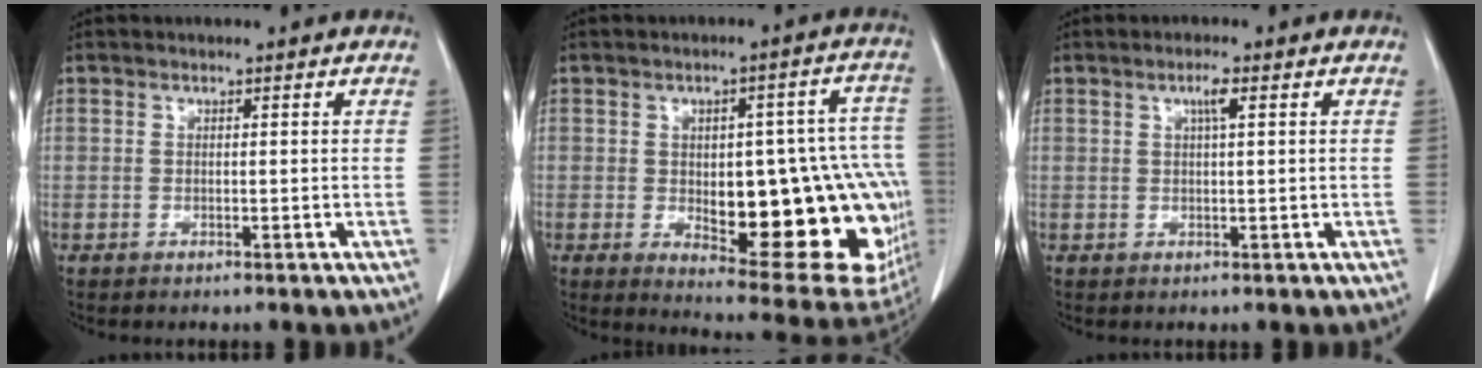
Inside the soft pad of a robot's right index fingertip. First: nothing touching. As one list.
[{"total": 25.6, "force": [-3.9, 8.4, 23.9], "torque": [-0.215, 0.020, -0.021]}, {"total": 2.0, "force": [0.8, 0.0, 1.8], "torque": [-0.035, 0.001, 0.013]}]